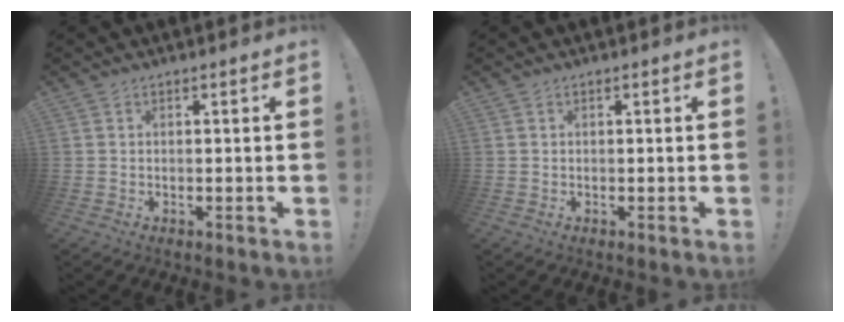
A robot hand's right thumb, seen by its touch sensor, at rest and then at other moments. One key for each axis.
{"total": 0.0}